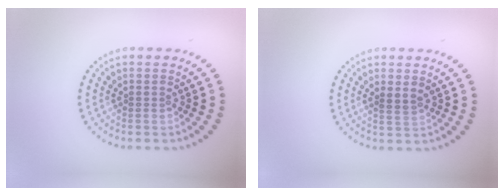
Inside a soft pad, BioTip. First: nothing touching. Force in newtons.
{"total": 1.1, "press": 1.0, "slide": 0.5}